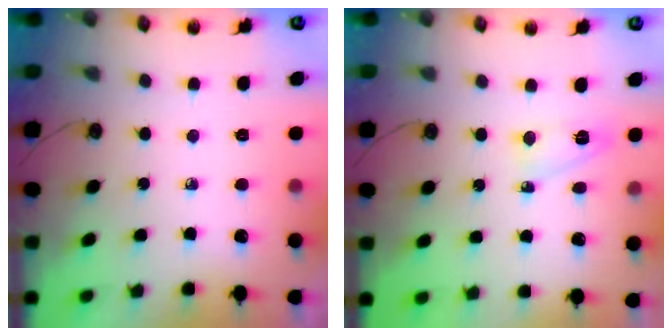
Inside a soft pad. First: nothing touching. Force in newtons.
{"total": 4.5, "press": 4.5, "slide": 0.6}